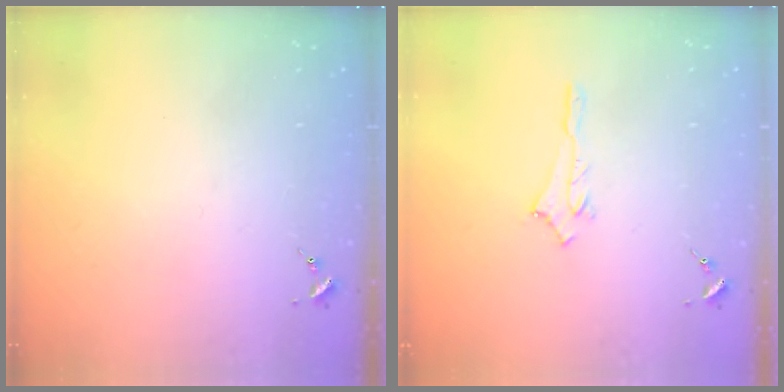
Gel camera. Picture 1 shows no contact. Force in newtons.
{"total": 2.5, "press": 2.5, "slide": 0.2}